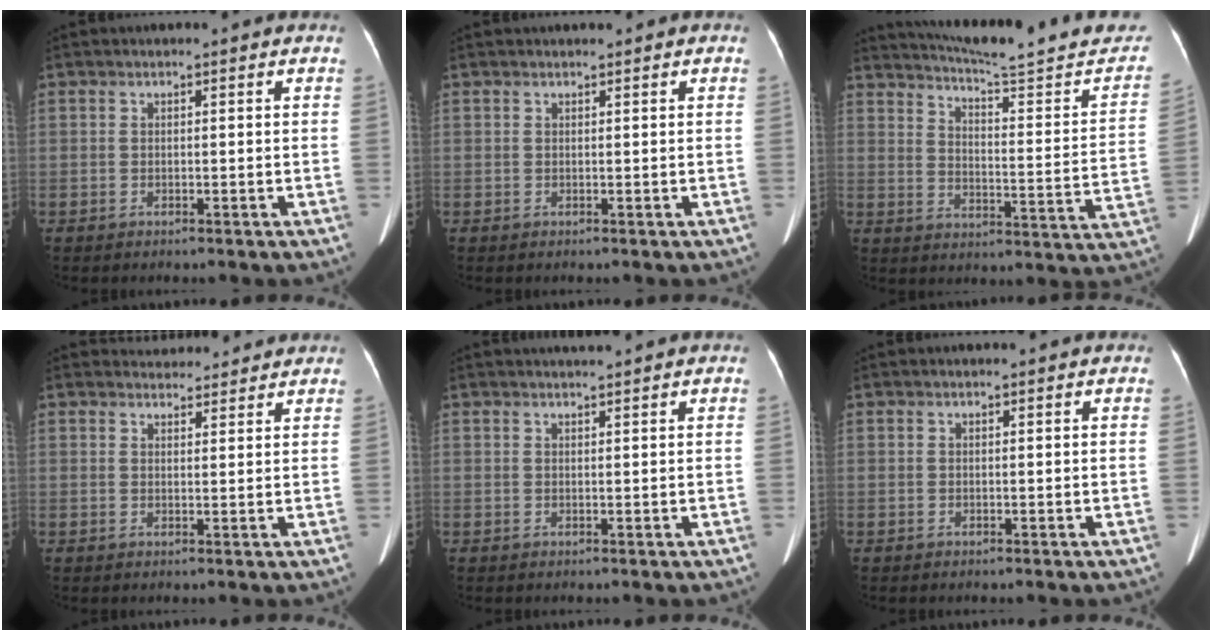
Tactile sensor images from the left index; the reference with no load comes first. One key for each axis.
{"total": 0.5, "fx": 0.3, "fy": 0.4, "fz": 0.1, "tx": -0.001, "ty": 0.010, "tz": 0.005}
{"total": 21.9, "fx": 20.0, "fy": 1.2, "fz": 8.8, "tx": -0.118, "ty": -0.057, "tz": 0.254}
{"total": 5.5, "fx": 5.3, "fy": 1.3, "fz": 0.5, "tx": -0.005, "ty": 0.018, "tz": 0.063}
{"total": 1.8, "fx": 1.6, "fy": -0.5, "fz": 0.5, "tx": -0.006, "ty": 0.007, "tz": 0.031}
{"total": 0.9, "fx": 0.9, "fy": 0.1, "fz": 0.4, "tx": -0.007, "ty": 0.009, "tz": 0.012}